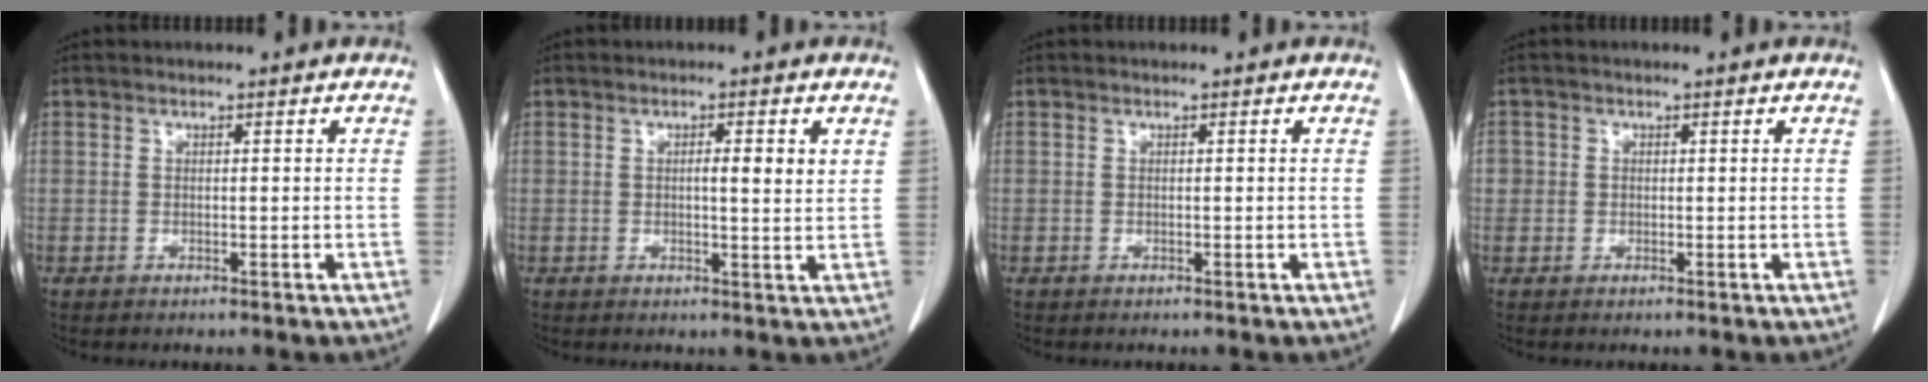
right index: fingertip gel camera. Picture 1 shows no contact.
{"total": 3.2, "force": [1.0, 0.4, 3.0], "torque": [-0.045, -0.002, 0.011]}
{"total": 0.0}
{"total": 1.6, "force": [0.1, 1.6, 0.2], "torque": [0.008, 0.003, 0.000]}